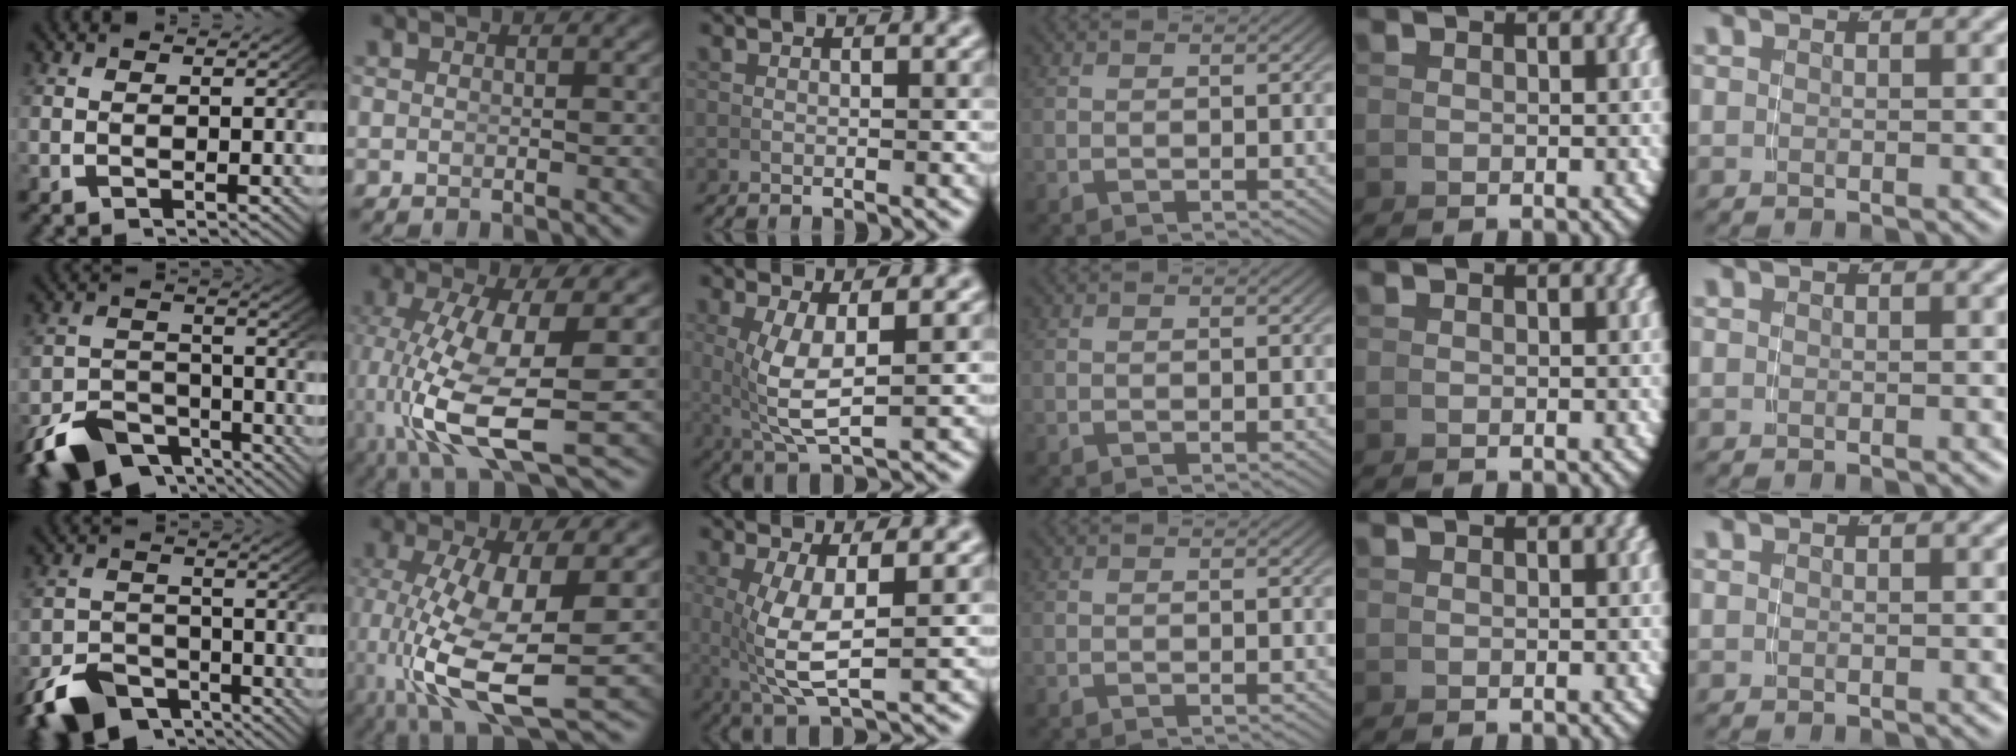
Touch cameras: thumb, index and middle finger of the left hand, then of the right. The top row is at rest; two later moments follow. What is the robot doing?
{"motion": "grasp_and_lifting", "object": "calculator"}